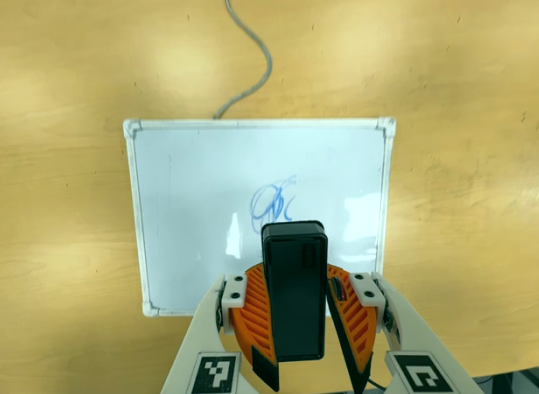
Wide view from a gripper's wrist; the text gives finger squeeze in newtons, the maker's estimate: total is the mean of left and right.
{"total": 8.0, "left": 8.7, "right": 7.3}